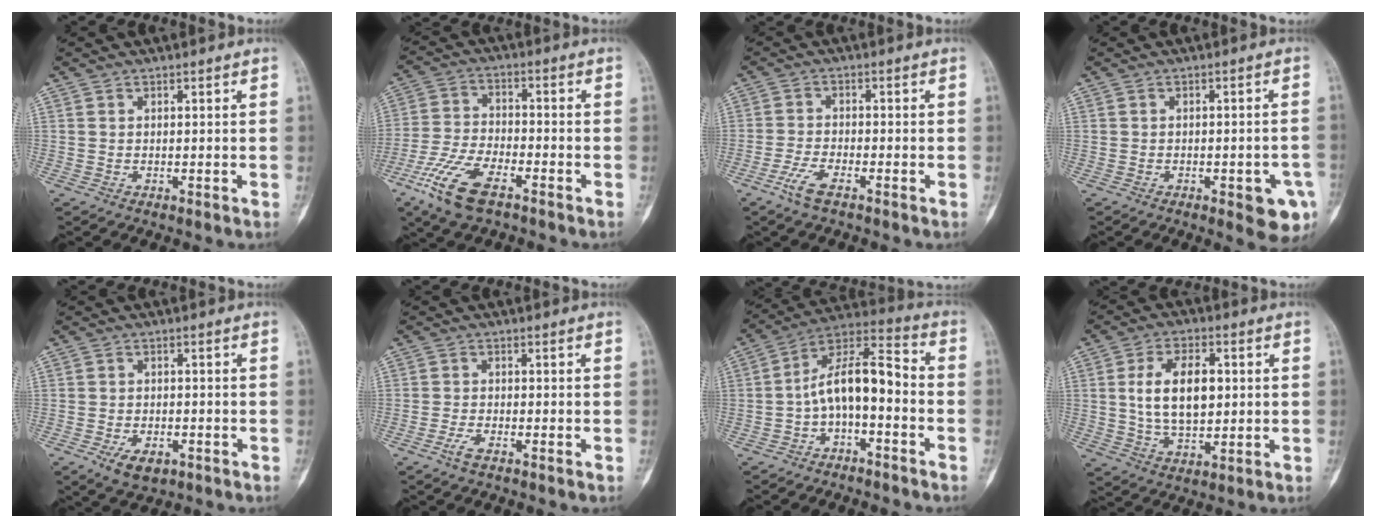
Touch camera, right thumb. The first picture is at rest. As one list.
[{"total": 11.8, "force": [-7.0, 4.8, 8.2], "torque": [-0.180, 0.013, -0.138]}, {"total": 4.3, "force": [-2.9, 1.3, 3.0], "torque": [-0.073, 0.012, -0.056]}, {"total": 7.4, "force": [-3.0, 2.7, 6.2], "torque": [-0.061, 0.011, -0.029]}, {"total": 5.3, "force": [-2.5, 3.1, 3.4], "torque": [-0.057, 0.006, -0.036]}, {"total": 2.3, "force": [-1.6, 0.7, 1.5], "torque": [-0.042, 0.005, -0.035]}, {"total": 11.7, "force": [-2.9, 5.5, 10.0], "torque": [-0.168, 0.079, -0.058]}, {"total": 11.9, "force": [1.5, 6.7, 9.7], "torque": [-0.157, 0.001, 0.031]}]